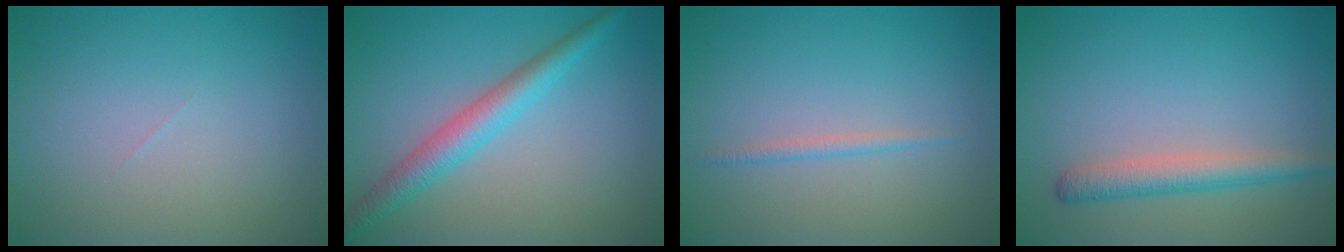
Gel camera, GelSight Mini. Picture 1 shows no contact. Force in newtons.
{"total": 3.5, "press": 3.5, "slide": 0.1}
{"total": 0.7, "press": 0.7, "slide": 0.1}
{"total": 2.8, "press": 2.8, "slide": 0.1}